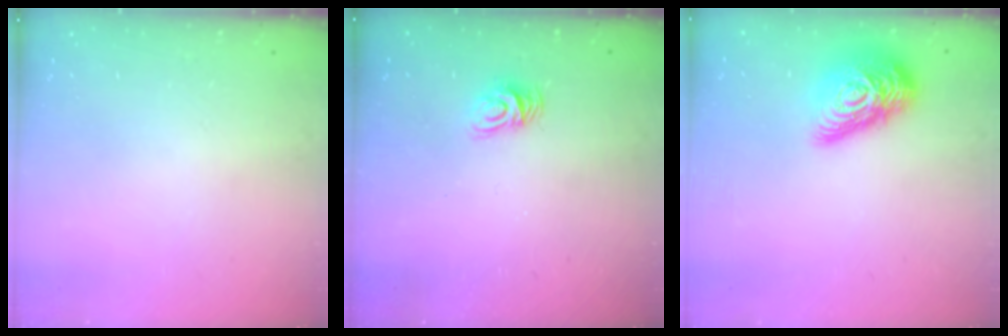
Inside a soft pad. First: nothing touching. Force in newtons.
{"total": 4.4, "press": 4.4, "slide": 0.2}
{"total": 16.2, "press": 16.2, "slide": 0.7}